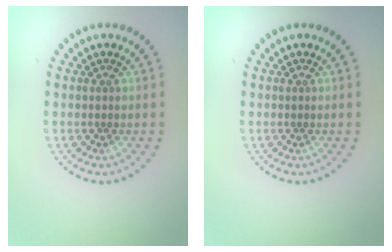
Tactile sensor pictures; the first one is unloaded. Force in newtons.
{"total": 0.0}